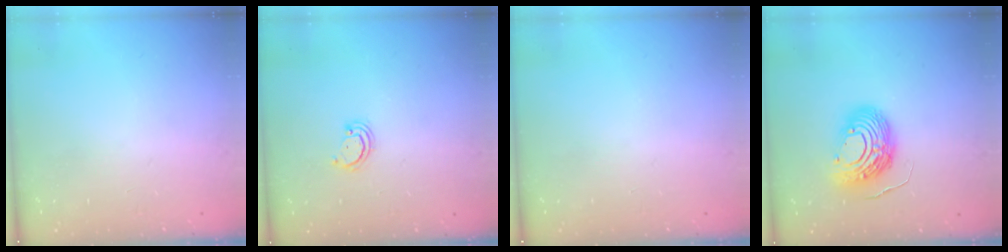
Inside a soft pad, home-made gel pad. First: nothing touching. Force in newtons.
{"total": 2.6, "press": 2.6, "slide": 0.3}
{"total": 0.0}
{"total": 12.0, "press": 11.9, "slide": 1.3}